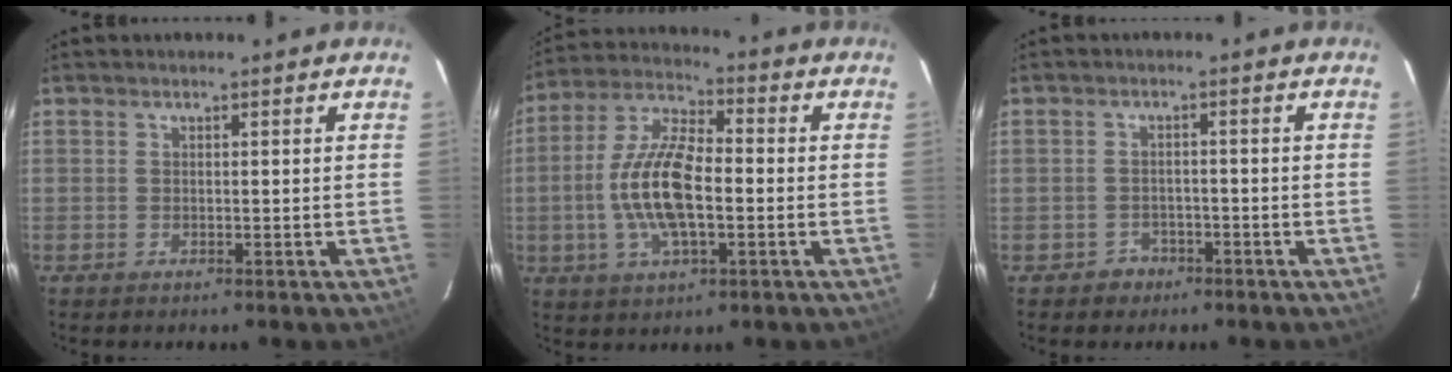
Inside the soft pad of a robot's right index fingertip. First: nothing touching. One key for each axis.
{"total": 13.5, "fx": -2.2, "fy": 5.3, "fz": 12.2, "tx": -0.255, "ty": 0.004, "tz": -0.044}
{"total": 3.3, "fx": -2.0, "fy": 2.7, "fz": 0.0, "tx": -0.006, "ty": 0.016, "tz": -0.027}